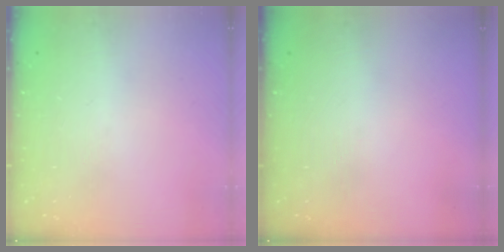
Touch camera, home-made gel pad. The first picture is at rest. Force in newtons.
{"total": 0.0}